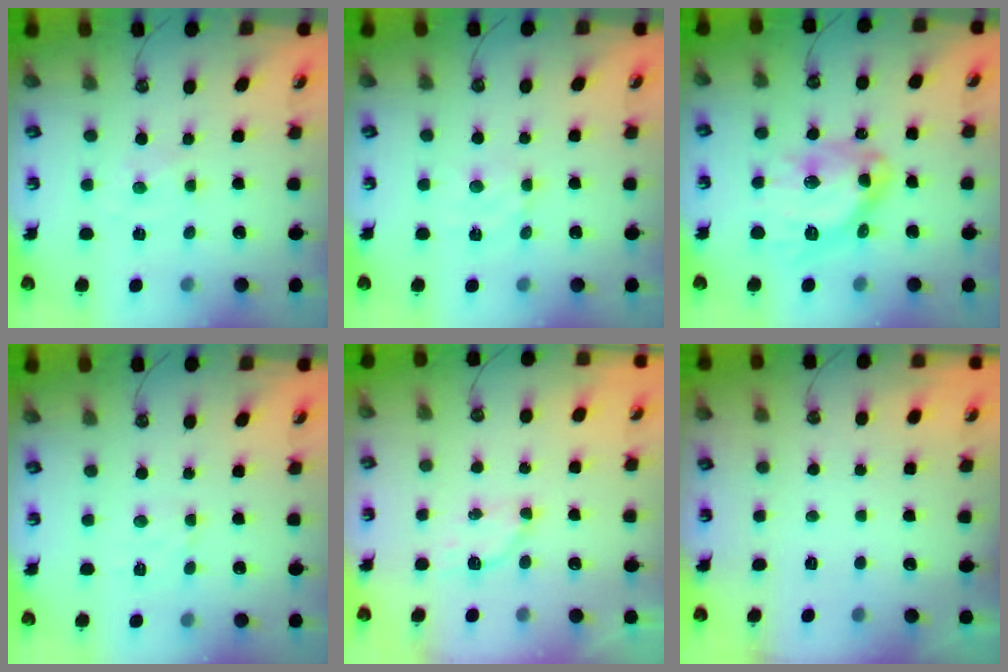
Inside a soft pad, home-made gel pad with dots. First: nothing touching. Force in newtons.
{"total": 3.2, "press": 3.2, "slide": 0.2}
{"total": 17.0, "press": 16.9, "slide": 1.8}
{"total": 2.1, "press": 2.0, "slide": 0.6}
{"total": 3.8, "press": 3.8, "slide": 0.5}
{"total": 0.0}